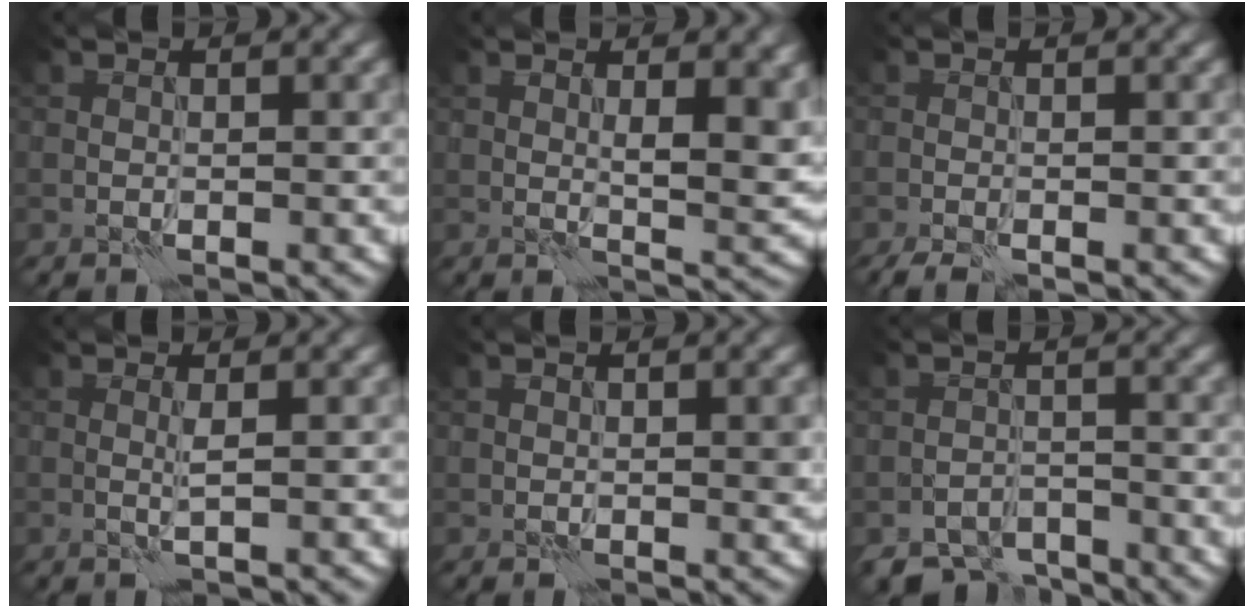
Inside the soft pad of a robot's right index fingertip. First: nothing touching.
{"total": 5.1, "force": [1.4, 1.6, 4.6], "torque": [-0.065, -0.004, 0.027]}
{"total": 2.2, "force": [-1.5, 0.4, 1.5], "torque": [-0.027, -0.005, -0.028]}
{"total": 1.0, "force": [0.3, 0.0, 1.0], "torque": [-0.021, 0.001, 0.000]}
{"total": 1.1, "force": [0.2, 0.4, 1.0], "torque": [-0.017, 0.000, 0.005]}
{"total": 4.0, "force": [-3.6, 1.6, 0.8], "torque": [-0.003, -0.006, -0.067]}